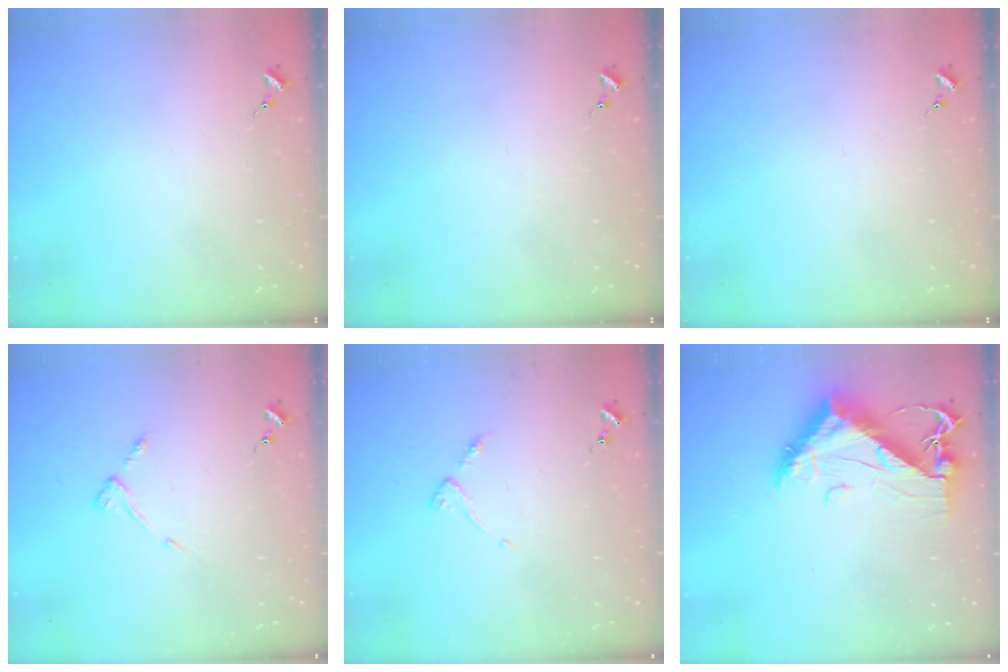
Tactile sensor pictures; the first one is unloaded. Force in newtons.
{"total": 0.0}
{"total": 0.0}
{"total": 4.2, "press": 4.1, "slide": 0.7}
{"total": 3.8, "press": 3.8, "slide": 0.5}
{"total": 12.7, "press": 12.6, "slide": 1.1}